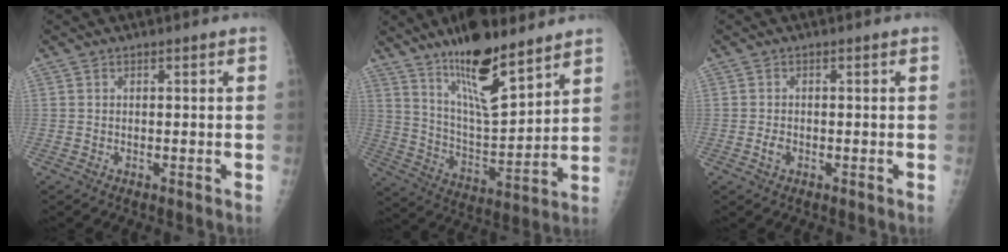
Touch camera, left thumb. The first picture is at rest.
{"total": 16.9, "force": [11.8, 4.8, 11.1], "torque": [-0.162, -0.080, 0.213]}
{"total": 1.6, "force": [-0.5, 1.1, 1.0], "torque": [-0.015, 0.001, -0.010]}